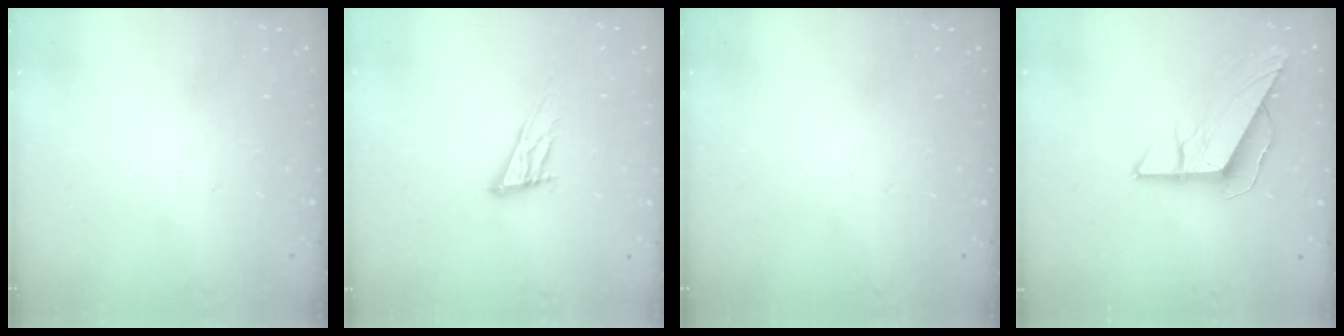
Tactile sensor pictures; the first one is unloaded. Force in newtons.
{"total": 11.0, "press": 10.7, "slide": 2.6}
{"total": 0.0}
{"total": 8.3, "press": 8.3, "slide": 0.7}